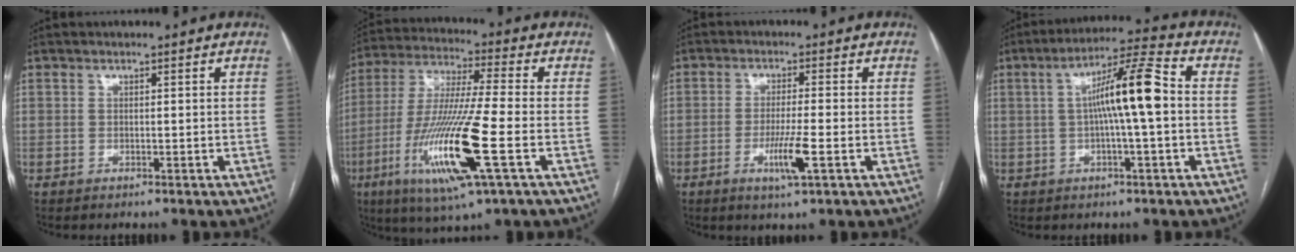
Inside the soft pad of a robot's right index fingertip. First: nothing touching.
{"total": 17.9, "force": [-5.9, 0.5, 16.9], "torque": [-0.355, -0.027, -0.111]}
{"total": 5.5, "force": [-2.0, -0.2, 5.1], "torque": [-0.100, -0.013, -0.037]}
{"total": 10.1, "force": [0.4, 0.7, 10.1], "torque": [-0.175, 0.025, 0.001]}